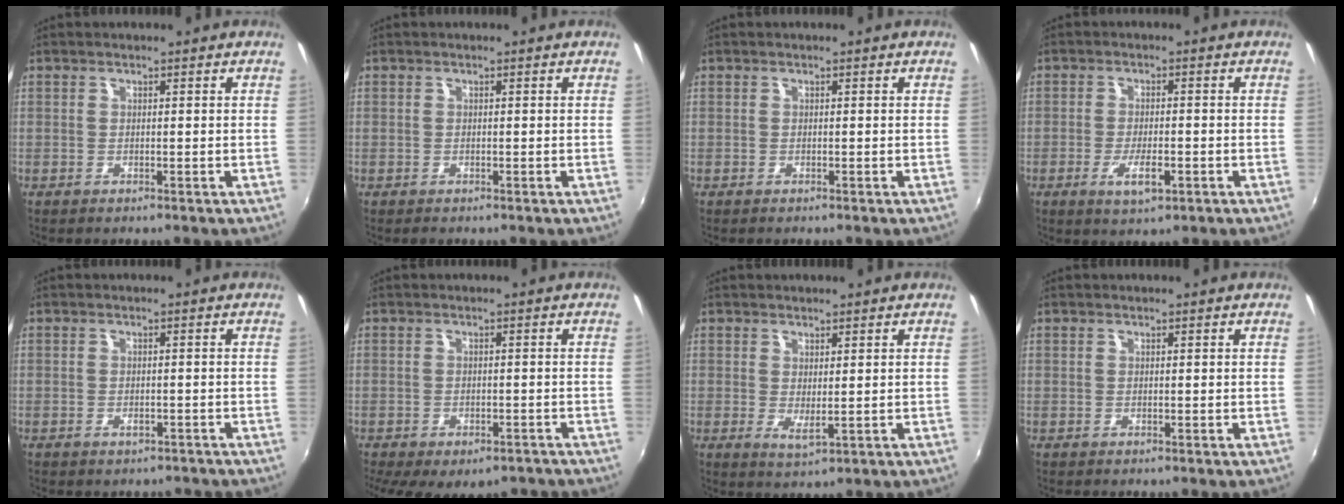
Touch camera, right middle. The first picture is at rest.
{"total": 0.8, "force": [-0.6, 0.5, 0.1], "torque": [-0.003, -0.001, -0.010]}
{"total": 0.0}
{"total": 5.2, "force": [-2.3, 1.6, 4.3], "torque": [-0.091, -0.009, -0.036]}
{"total": 2.5, "force": [-1.9, 1.2, 1.0], "torque": [-0.017, -0.003, -0.023]}
{"total": 11.9, "force": [-8.7, 5.2, 6.3], "torque": [-0.131, -0.032, -0.111]}
{"total": 2.5, "force": [0.3, 0.6, 2.4], "torque": [-0.041, -0.008, 0.009]}
{"total": 0.0}